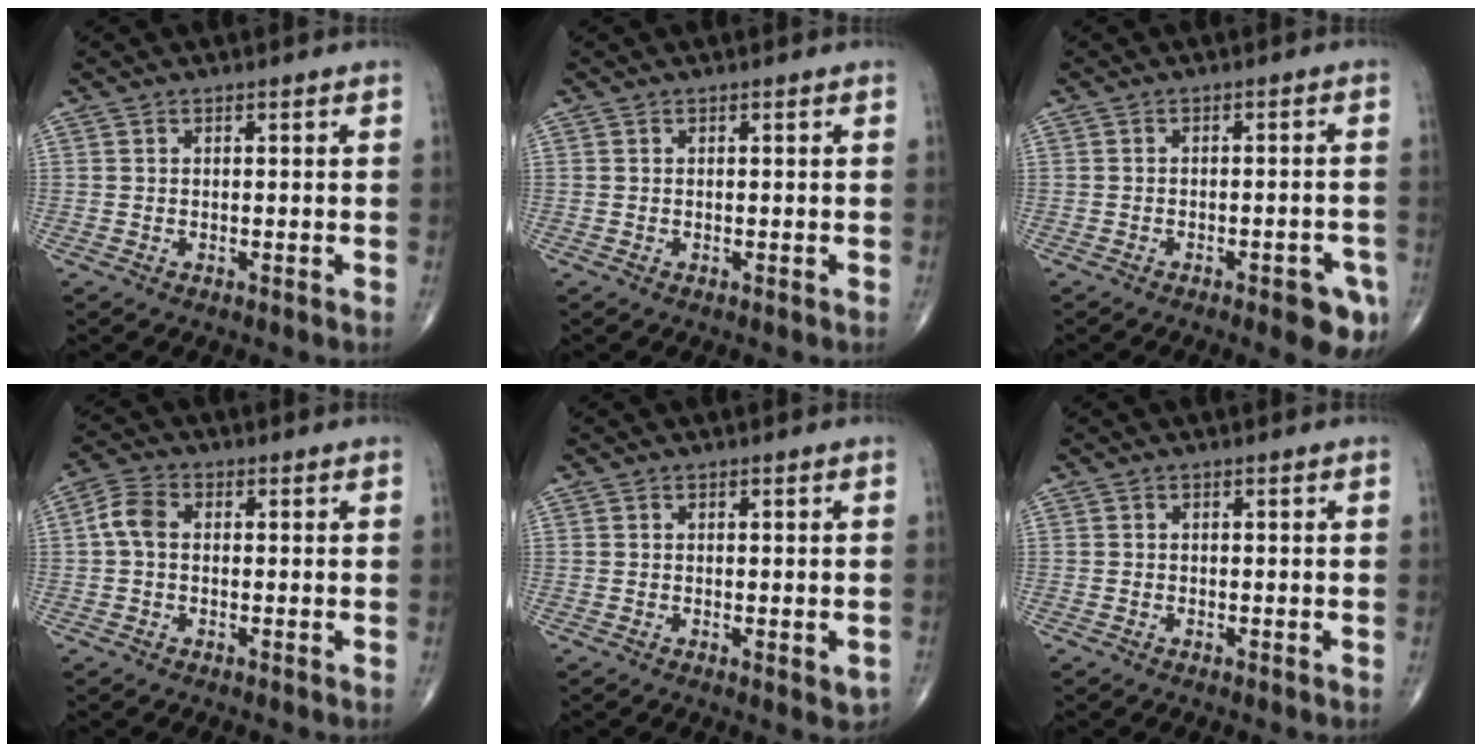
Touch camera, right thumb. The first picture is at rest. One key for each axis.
{"total": 0.0}
{"total": 6.6, "fx": -3.6, "fy": 2.1, "fz": 5.1, "tx": -0.049, "ty": 0.015, "tz": -0.040}
{"total": 4.4, "fx": 0.1, "fy": 3.0, "fz": 3.2, "tx": -0.065, "ty": 0.014, "tz": -0.007}
{"total": 2.8, "fx": -0.9, "fy": 1.1, "fz": 2.4, "tx": -0.021, "ty": -0.004, "tz": -0.008}
{"total": 0.0}